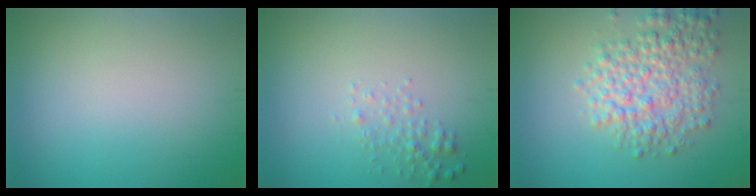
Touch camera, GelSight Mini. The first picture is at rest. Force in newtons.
{"total": 1.5, "press": 1.5, "slide": 0.1}
{"total": 5.4, "press": 5.4, "slide": 0.2}